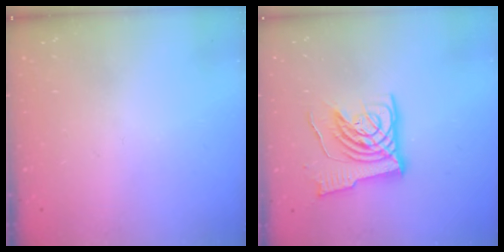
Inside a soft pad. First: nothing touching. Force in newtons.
{"total": 12.4, "press": 12.2, "slide": 2.0}